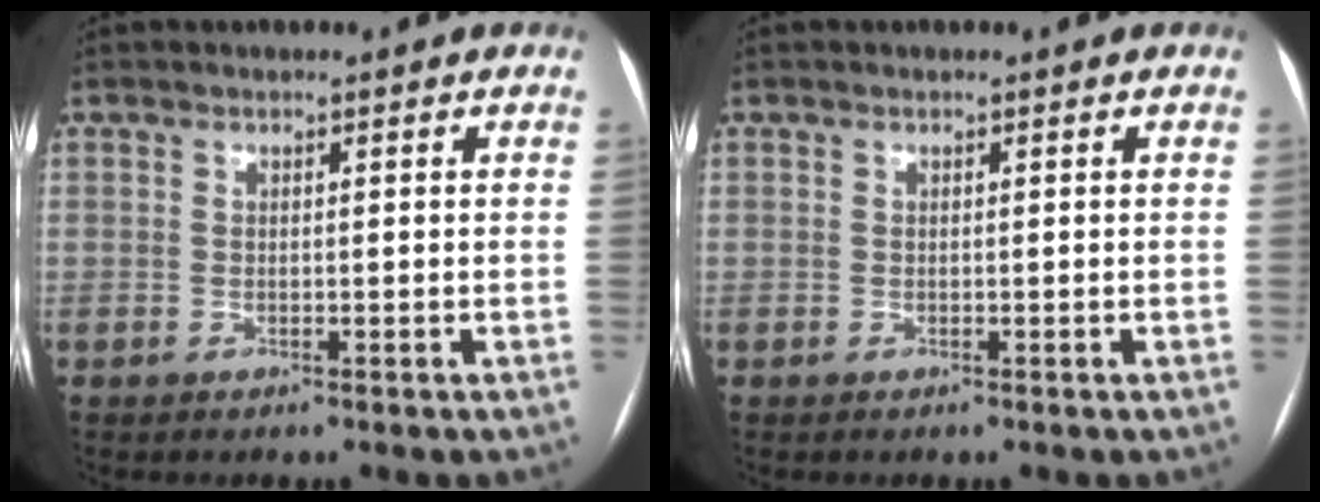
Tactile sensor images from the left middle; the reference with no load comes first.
{"total": 0.0}